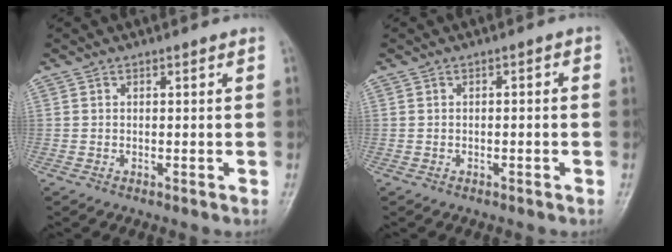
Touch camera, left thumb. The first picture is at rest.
{"total": 1.2, "force": [-0.3, 0.4, 1.1], "torque": [-0.020, 0.013, -0.004]}